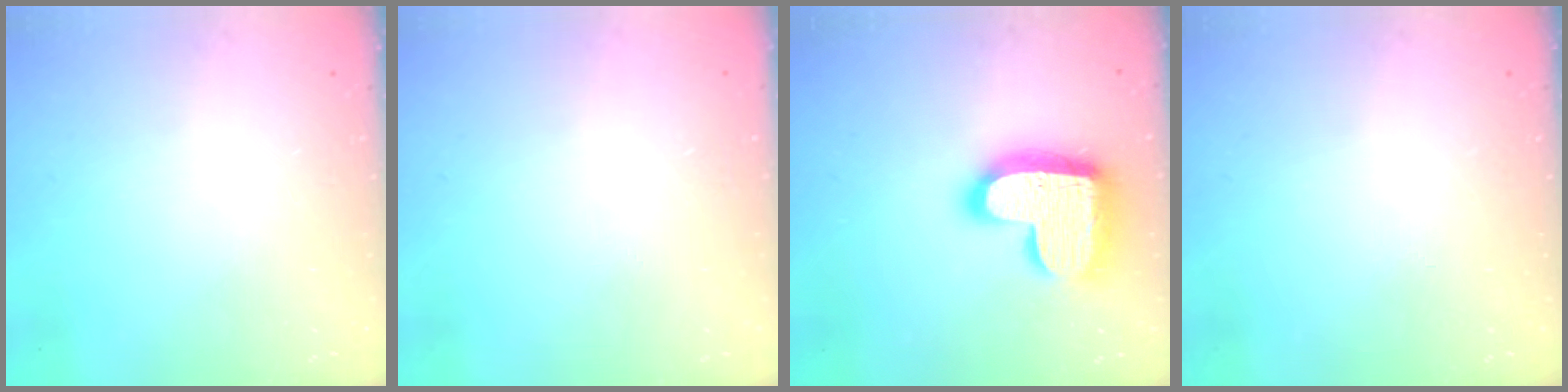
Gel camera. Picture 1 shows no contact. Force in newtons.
{"total": 0.6, "press": 0.5, "slide": 0.2}
{"total": 19.5, "press": 19.5, "slide": 1.4}
{"total": 0.0}